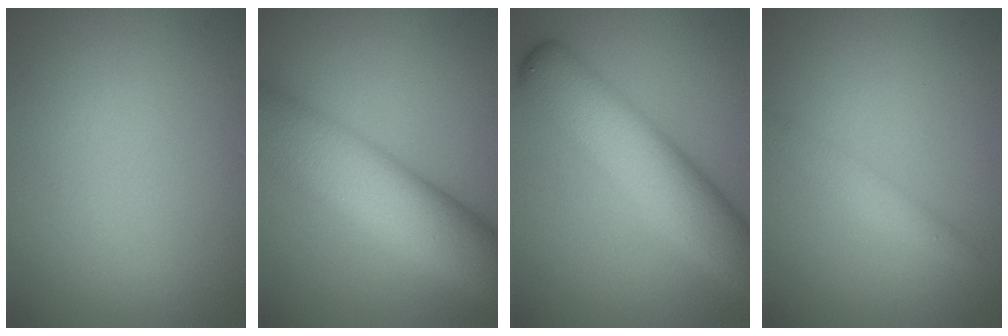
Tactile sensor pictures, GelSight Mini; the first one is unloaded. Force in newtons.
{"total": 11.2, "press": 11.2, "slide": 0.2}
{"total": 8.5, "press": 8.5, "slide": 0.1}
{"total": 1.9, "press": 1.9, "slide": 0.0}